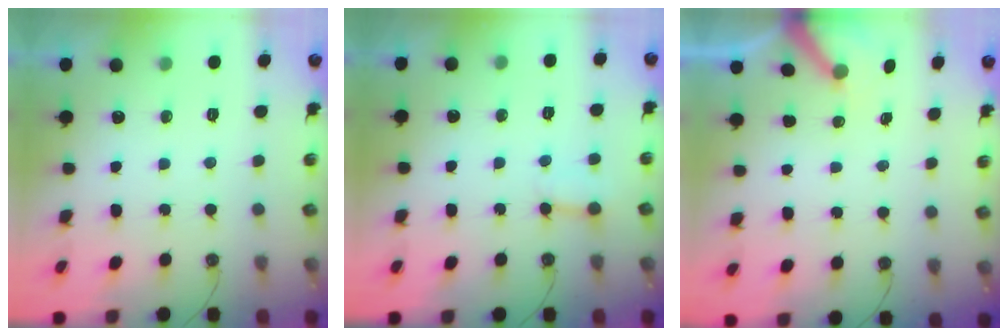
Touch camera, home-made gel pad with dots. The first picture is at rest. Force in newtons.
{"total": 3.3, "press": 3.3, "slide": 0.2}
{"total": 3.5, "press": 3.5, "slide": 0.3}